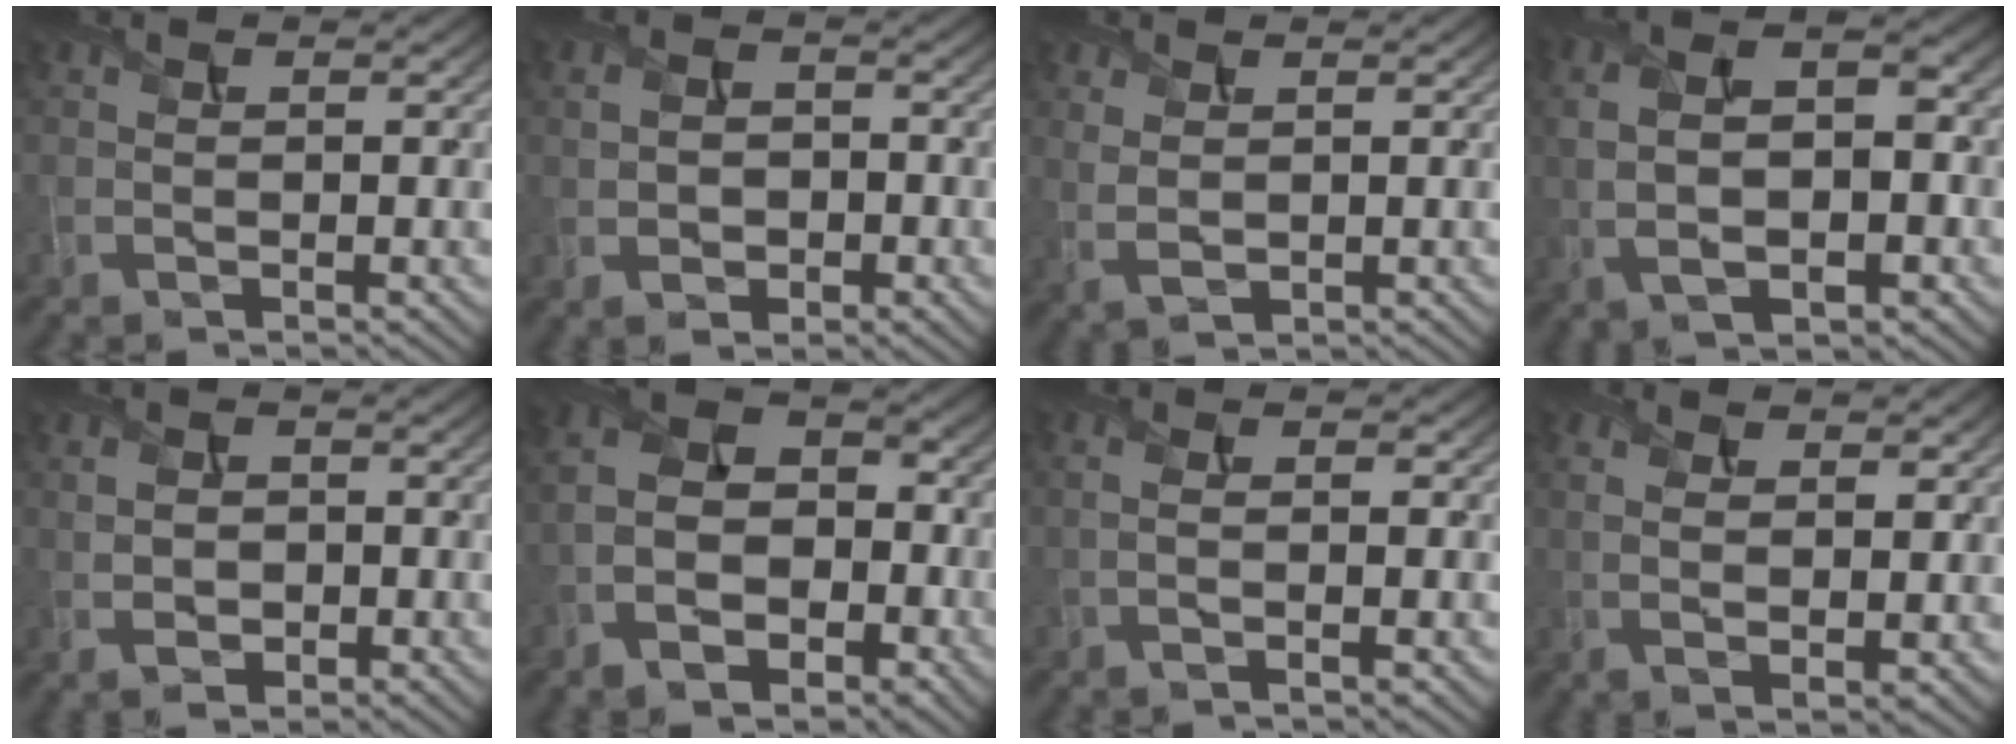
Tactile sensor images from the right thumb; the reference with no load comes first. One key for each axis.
{"total": 3.4, "fx": -0.7, "fy": 2.5, "fz": 2.2, "tx": -0.035, "ty": 0.000, "tz": -0.015}
{"total": 2.5, "fx": 0.8, "fy": 1.3, "fz": 1.9, "tx": -0.052, "ty": -0.003, "tz": 0.020}
{"total": 10.1, "fx": -0.1, "fy": 5.2, "fz": 8.6, "tx": -0.187, "ty": -0.003, "tz": -0.004}
{"total": 3.2, "fx": -0.1, "fy": 2.3, "fz": 2.2, "tx": -0.038, "ty": -0.003, "tz": -0.002}
{"total": 9.6, "fx": -3.5, "fy": 6.7, "fz": 6.0, "tx": -0.133, "ty": -0.025, "tz": -0.072}
{"total": 3.0, "fx": -0.2, "fy": 0.8, "fz": 2.8, "tx": -0.051, "ty": -0.001, "tz": -0.007}
{"total": 5.0, "fx": 1.6, "fy": 2.2, "fz": 4.2, "tx": -0.087, "ty": -0.004, "tz": 0.028}